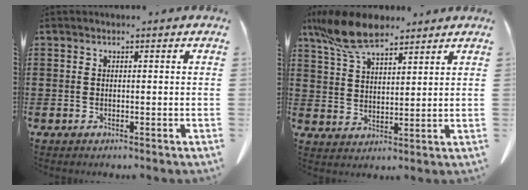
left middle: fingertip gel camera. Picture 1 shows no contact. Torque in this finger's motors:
{"motor_torque": [2.14, 0.00, 0.41, 0.21]}